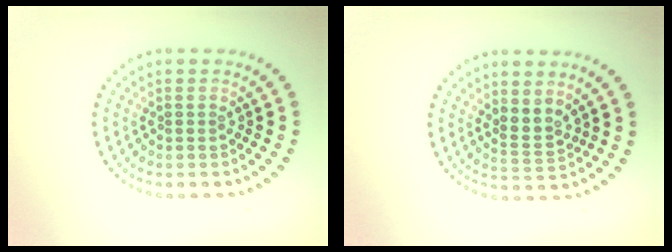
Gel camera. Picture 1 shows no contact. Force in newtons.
{"total": 2.1, "press": 1.6, "slide": 1.3}